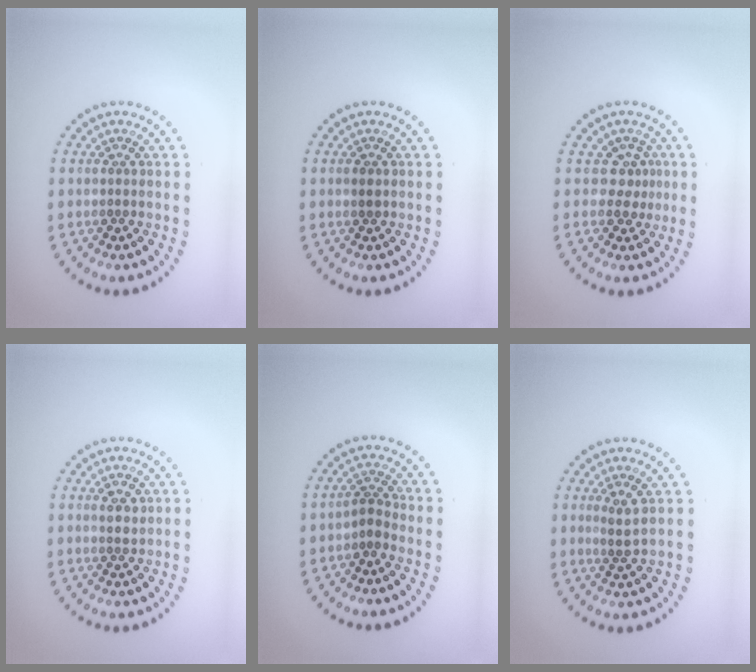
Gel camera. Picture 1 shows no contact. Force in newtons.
{"total": 0.7, "press": 0.6, "slide": 0.2}
{"total": 2.1, "press": 1.4, "slide": 1.6}
{"total": 1.4, "press": 1.3, "slide": 0.5}
{"total": 1.5, "press": 1.2, "slide": 1.0}
{"total": 1.6, "press": 1.3, "slide": 1.0}